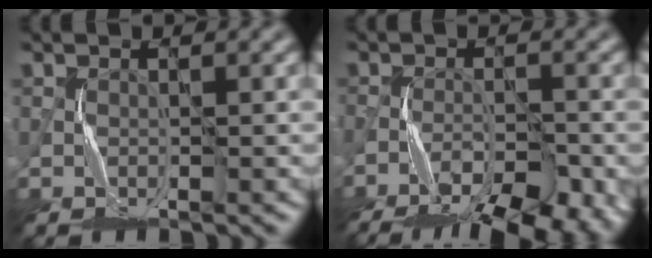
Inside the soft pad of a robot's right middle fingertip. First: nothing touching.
{"total": 13.2, "force": [-10.2, 4.6, 6.9], "torque": [-0.111, -0.035, -0.131]}